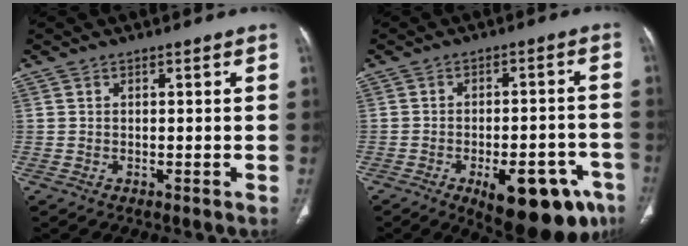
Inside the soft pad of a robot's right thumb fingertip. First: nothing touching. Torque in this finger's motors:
{"motor_torque": [2.47, 2.53, 1.11, -1.27, 0.34]}